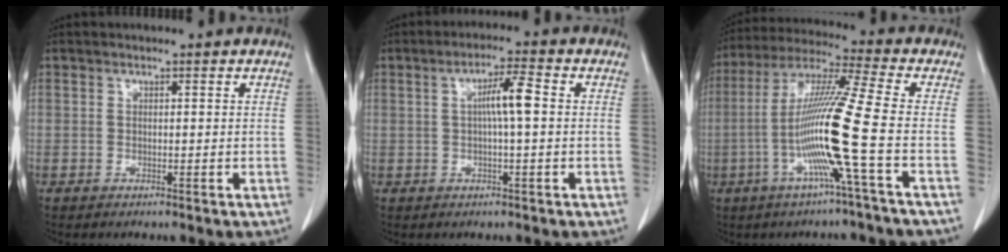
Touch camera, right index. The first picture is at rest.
{"total": 4.8, "force": [0.4, 0.2, 4.8], "torque": [-0.086, 0.009, 0.006]}
{"total": 13.9, "force": [-3.6, -2.3, 13.2], "torque": [-0.261, -0.005, -0.081]}